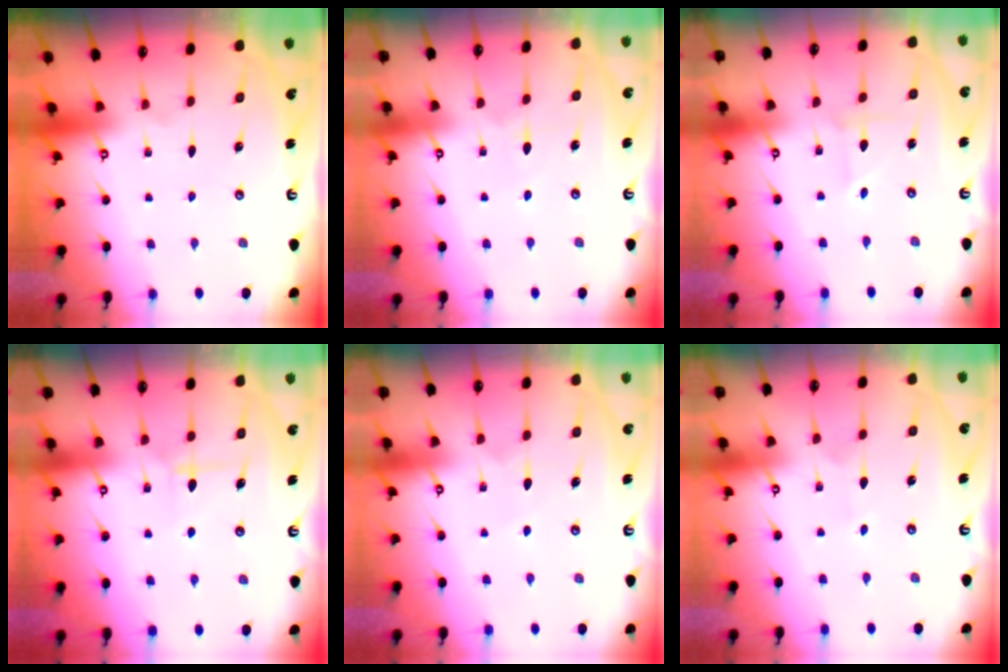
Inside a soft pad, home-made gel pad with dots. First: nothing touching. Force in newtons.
{"total": 4.3, "press": 4.2, "slide": 0.4}
{"total": 0.7, "press": 0.7, "slide": 0.0}
{"total": 6.7, "press": 6.7, "slide": 0.4}
{"total": 4.9, "press": 4.9, "slide": 0.3}
{"total": 2.2, "press": 2.1, "slide": 0.2}